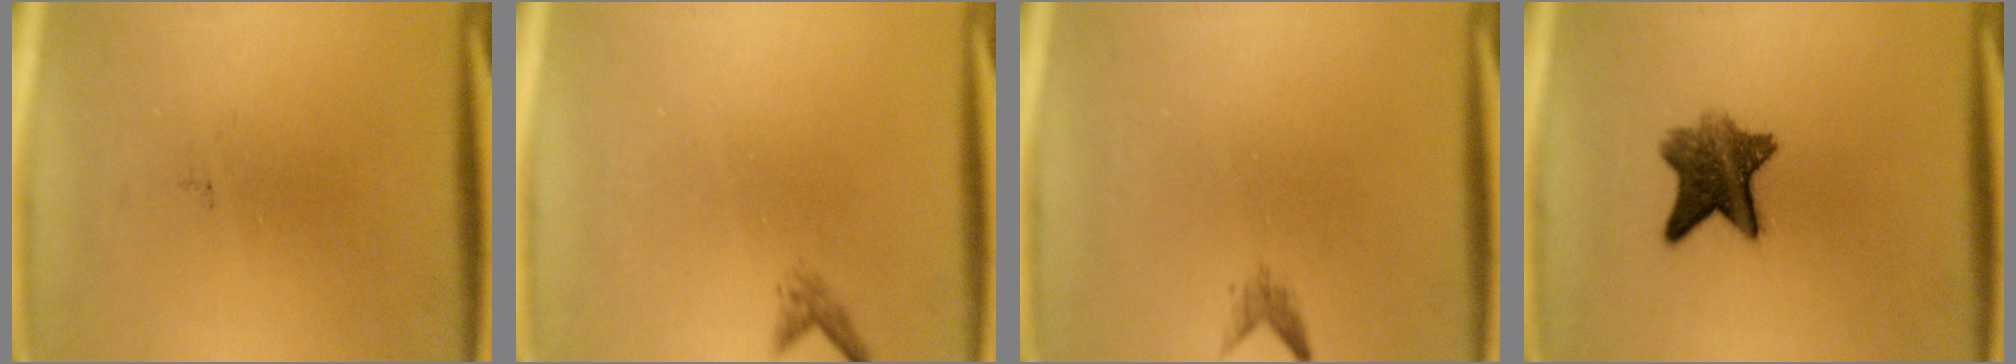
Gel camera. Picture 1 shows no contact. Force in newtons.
{"total": 1.0}
{"total": 1.1}
{"total": 7.5}